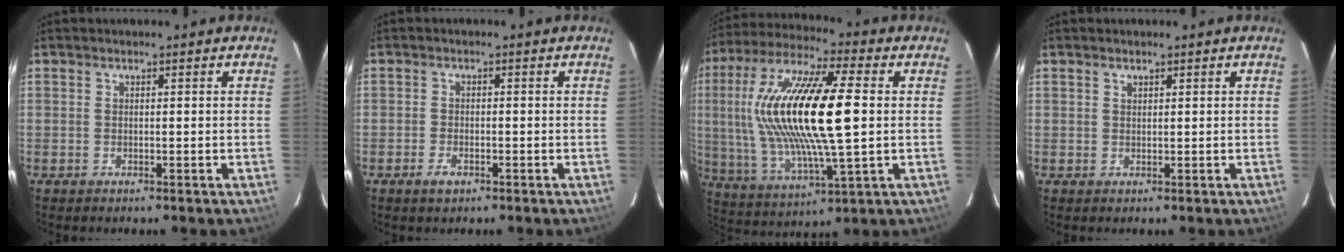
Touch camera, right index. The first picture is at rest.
{"total": 2.3, "force": [-1.5, 1.1, 1.4], "torque": [-0.030, -0.001, -0.027]}
{"total": 23.2, "force": [2.7, 5.9, 22.2], "torque": [-0.435, 0.007, 0.050]}
{"total": 0.7, "force": [0.6, 0.4, 0.2], "torque": [-0.003, 0.002, 0.011]}